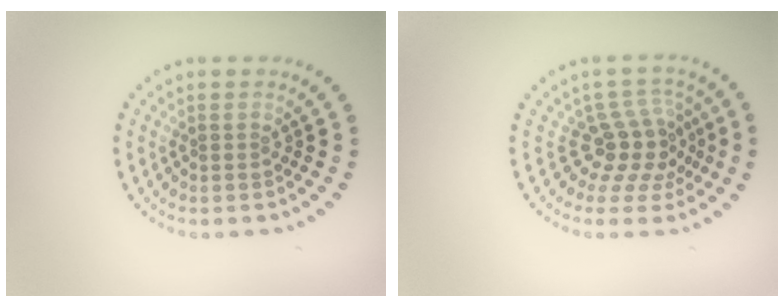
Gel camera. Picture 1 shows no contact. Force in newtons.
{"total": 3.6, "press": 2.7, "slide": 2.4}